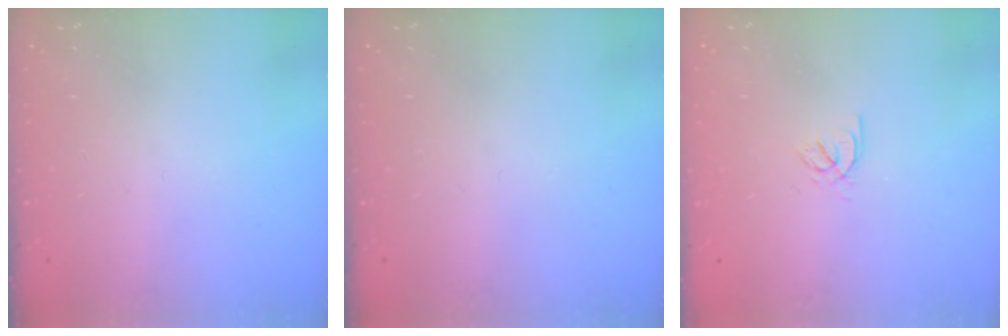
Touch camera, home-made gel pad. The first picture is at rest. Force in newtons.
{"total": 0.0}
{"total": 2.3, "press": 2.2, "slide": 0.3}